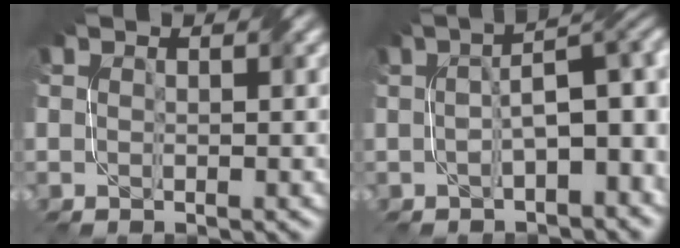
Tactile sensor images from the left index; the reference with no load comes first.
{"total": 6.6, "force": [-0.1, 2.6, 6.1], "torque": [-0.086, 0.016, 0.003]}